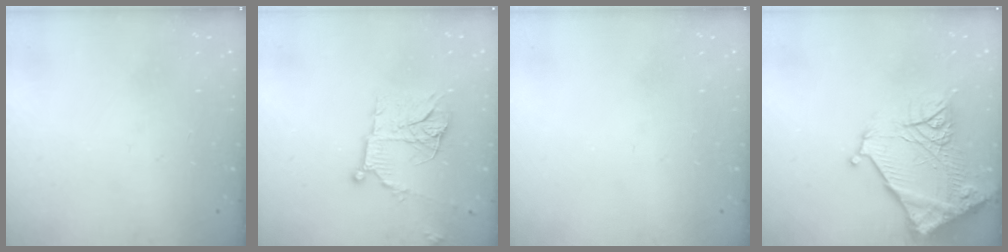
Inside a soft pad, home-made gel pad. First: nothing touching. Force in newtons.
{"total": 14.9, "press": 14.8, "slide": 1.4}
{"total": 0.0}
{"total": 18.5, "press": 18.4, "slide": 1.9}